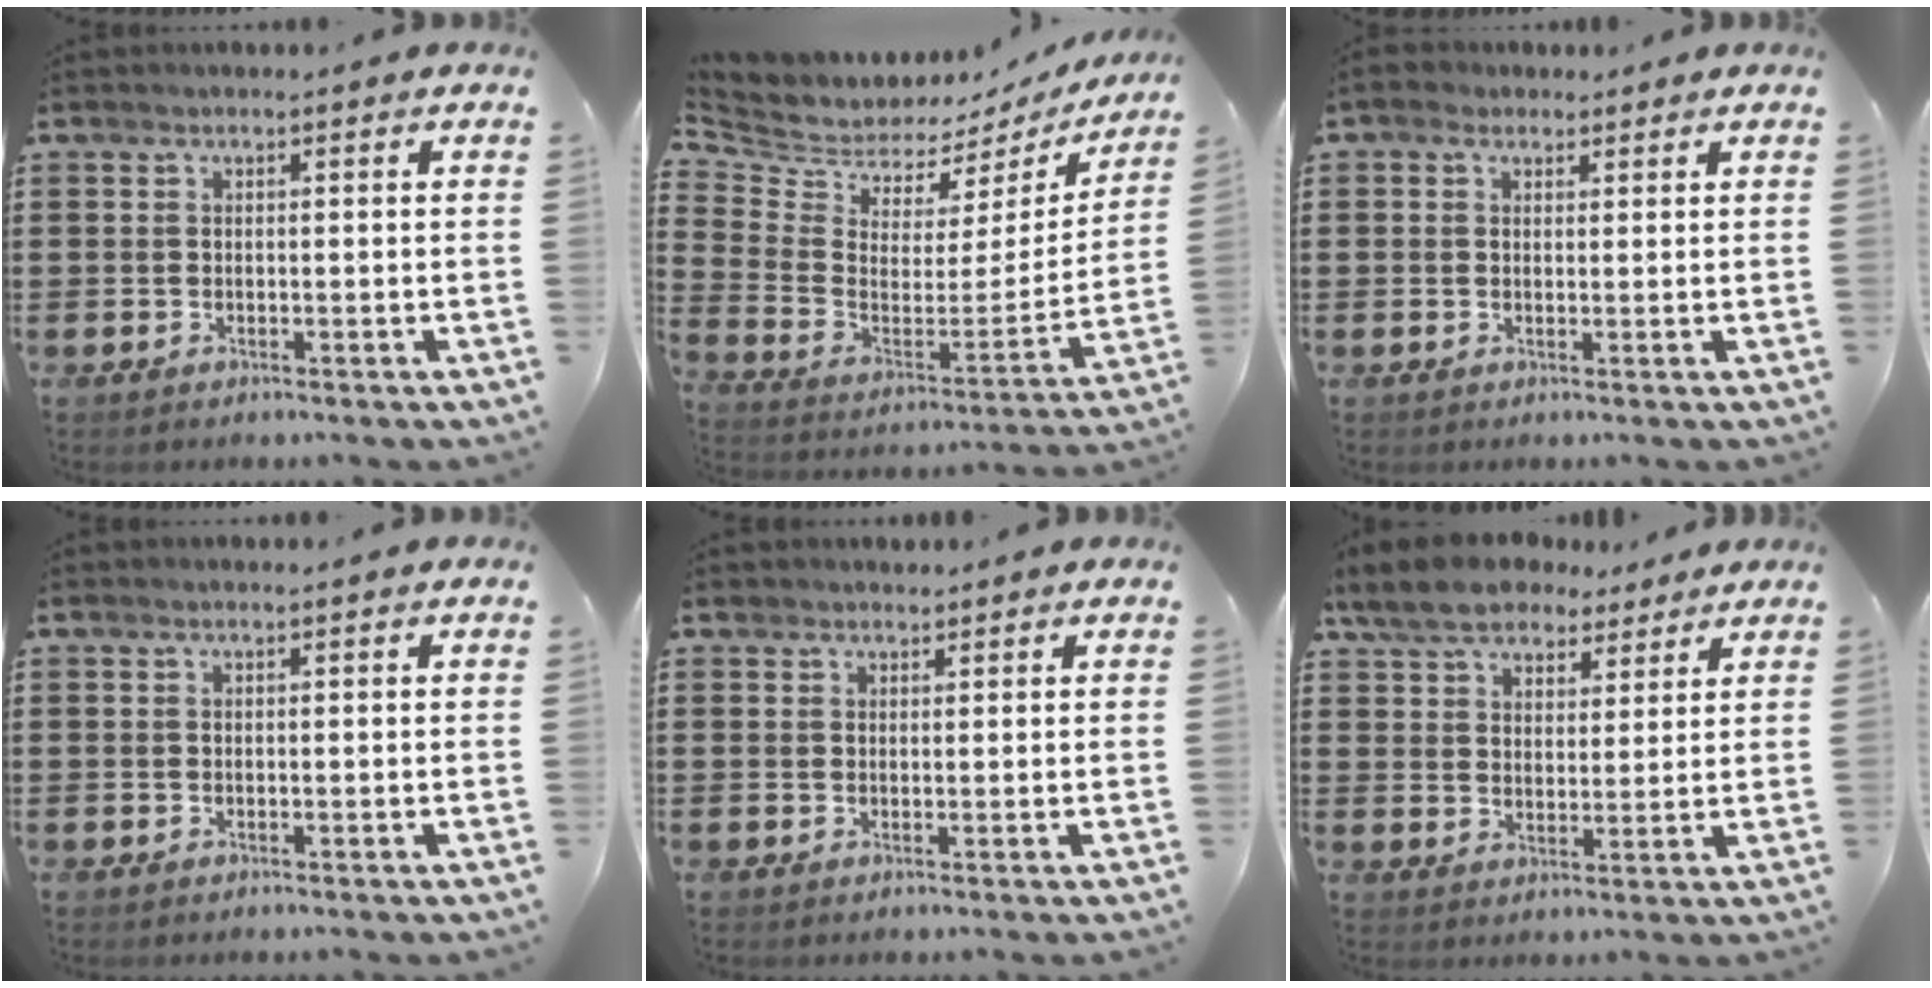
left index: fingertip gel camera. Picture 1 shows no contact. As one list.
[{"total": 5.2, "force": [5.0, 1.5, 0.1], "torque": [-0.040, -0.052, 0.085]}, {"total": 2.0, "force": [1.3, 1.5, 0.4], "torque": [-0.014, 0.009, 0.025]}, {"total": 0.0}, {"total": 1.2, "force": [1.1, 0.4, 0.0], "torque": [-0.002, 0.002, 0.023]}, {"total": 7.5, "force": [6.3, 3.4, 2.3], "torque": [-0.074, -0.005, 0.119]}]